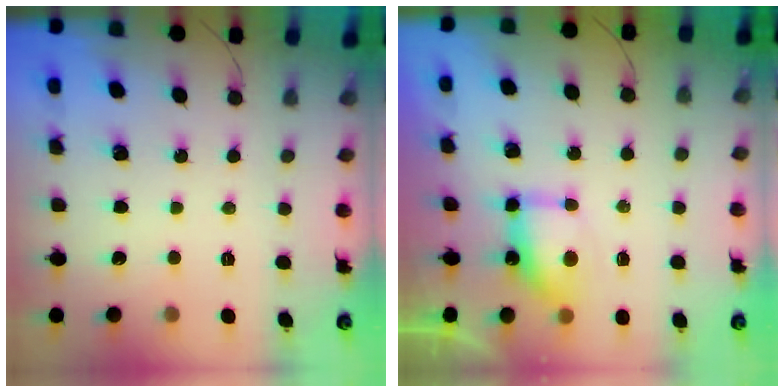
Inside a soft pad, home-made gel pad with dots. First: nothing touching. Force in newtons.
{"total": 7.5, "press": 7.5, "slide": 0.5}